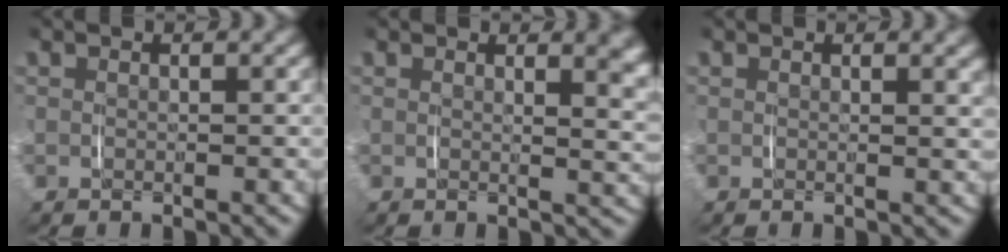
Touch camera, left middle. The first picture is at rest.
{"total": 3.6, "force": [2.2, 0.9, 2.6], "torque": [-0.021, -0.001, 0.030]}
{"total": 1.3, "force": [0.9, 0.0, 0.9], "torque": [-0.008, 0.002, 0.011]}